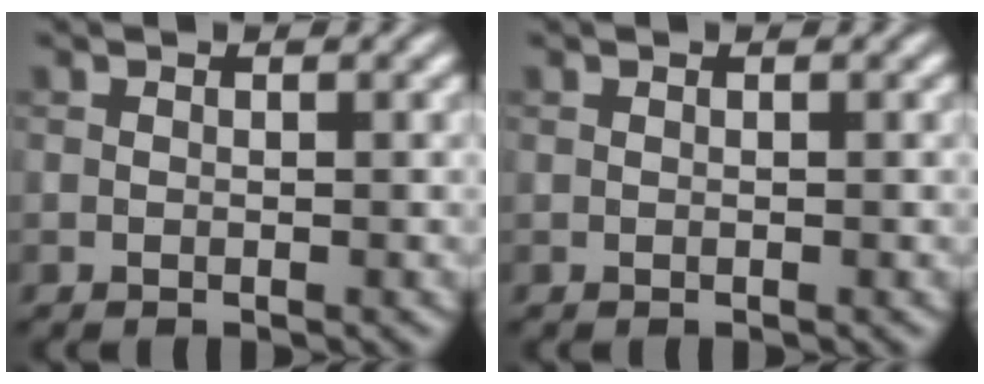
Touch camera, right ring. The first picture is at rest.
{"total": 0.0}